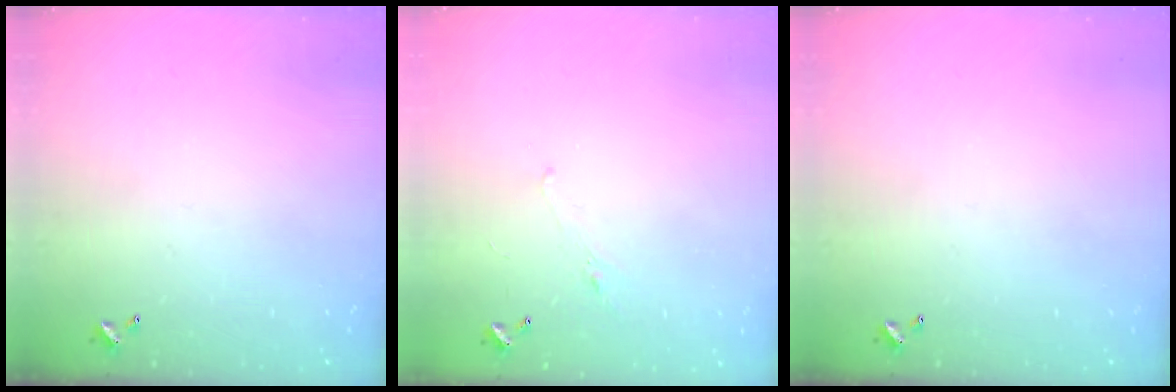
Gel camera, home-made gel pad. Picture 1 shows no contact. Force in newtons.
{"total": 0.7, "press": 0.2, "slide": 0.6}
{"total": 0.0}